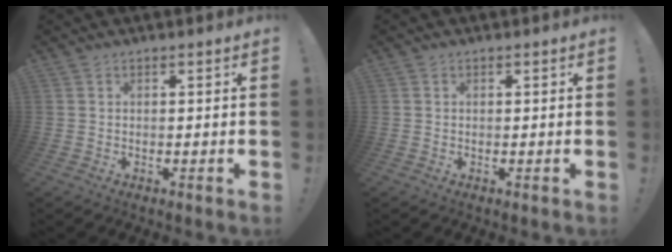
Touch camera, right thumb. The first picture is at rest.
{"total": 0.0}